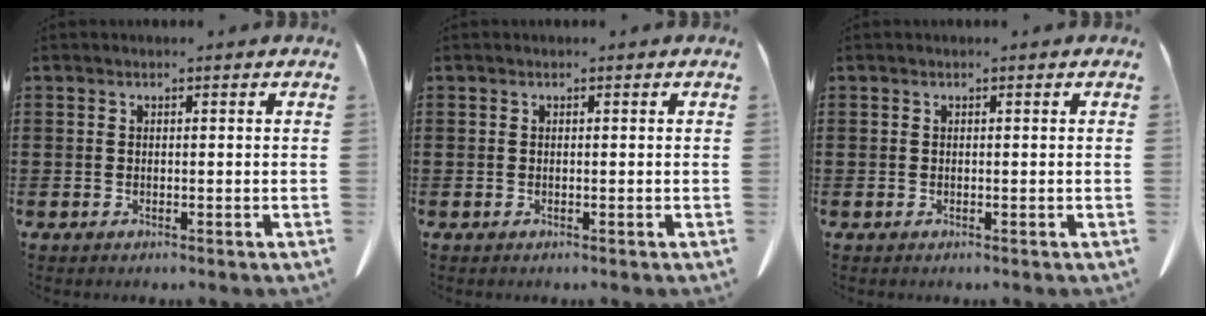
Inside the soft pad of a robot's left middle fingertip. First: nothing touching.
{"total": 0.0}
{"total": 0.0}